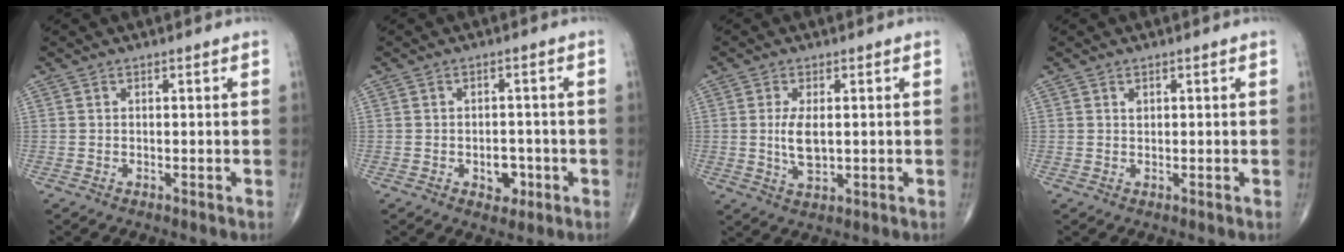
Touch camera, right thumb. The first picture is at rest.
{"total": 4.0, "force": [-1.4, 2.8, 2.5], "torque": [-0.013, 0.008, -0.016]}
{"total": 5.3, "force": [0.3, 2.4, 4.7], "torque": [-0.092, -0.011, 0.009]}
{"total": 0.8, "force": [0.4, 0.5, 0.5], "torque": [-0.005, -0.001, 0.007]}